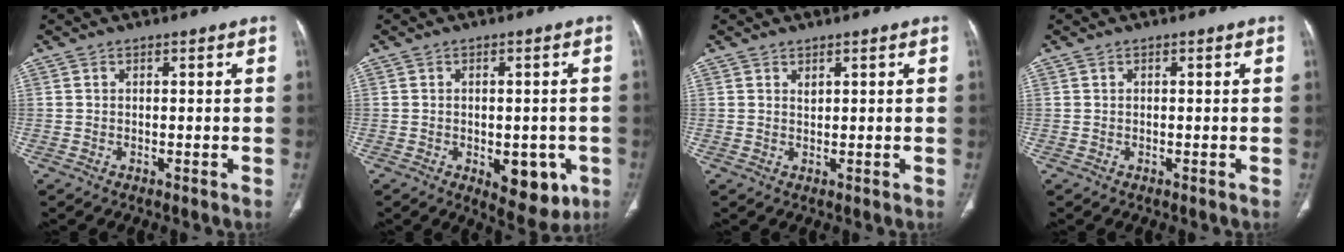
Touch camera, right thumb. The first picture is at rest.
{"total": 9.0, "force": [-2.9, 4.9, 7.0], "torque": [-0.059, 0.003, -0.021]}
{"total": 0.8, "force": [0.6, 0.3, 0.4], "torque": [-0.004, -0.005, 0.012]}
{"total": 0.0}